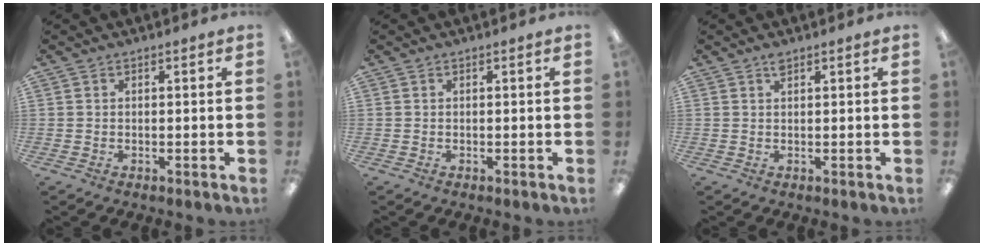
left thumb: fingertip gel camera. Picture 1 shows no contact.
{"total": 0.0}
{"total": 1.0, "force": [0.7, 0.4, 0.7], "torque": [-0.017, 0.000, 0.012]}